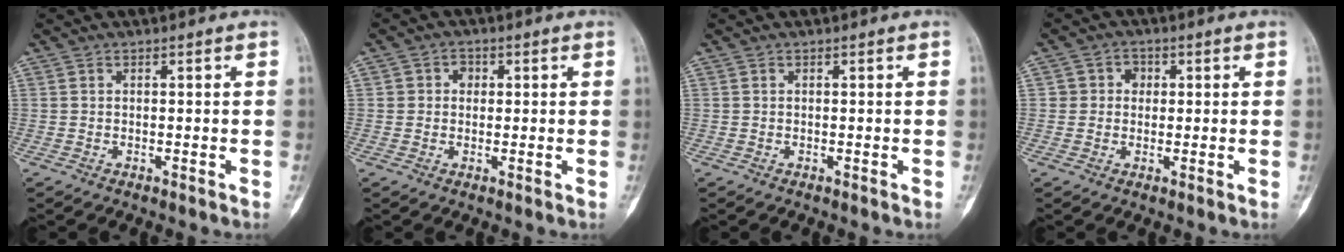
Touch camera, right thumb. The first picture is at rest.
{"total": 2.6, "force": [0.4, 2.4, 1.0], "torque": [0.003, 0.005, 0.002]}
{"total": 0.0}
{"total": 3.4, "force": [0.5, 3.2, 1.0], "torque": [0.010, 0.007, 0.003]}